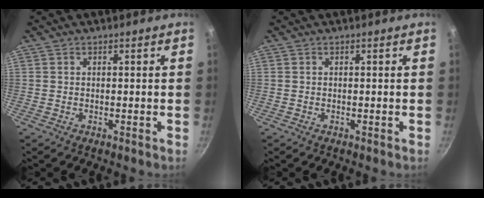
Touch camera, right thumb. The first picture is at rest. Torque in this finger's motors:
{"motor_torque": [-0.02, 0.00, 0.02, -0.01, 0.05]}